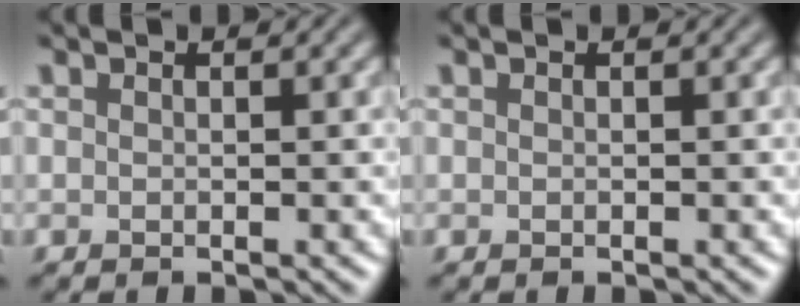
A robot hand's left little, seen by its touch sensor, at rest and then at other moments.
{"total": 0.0}